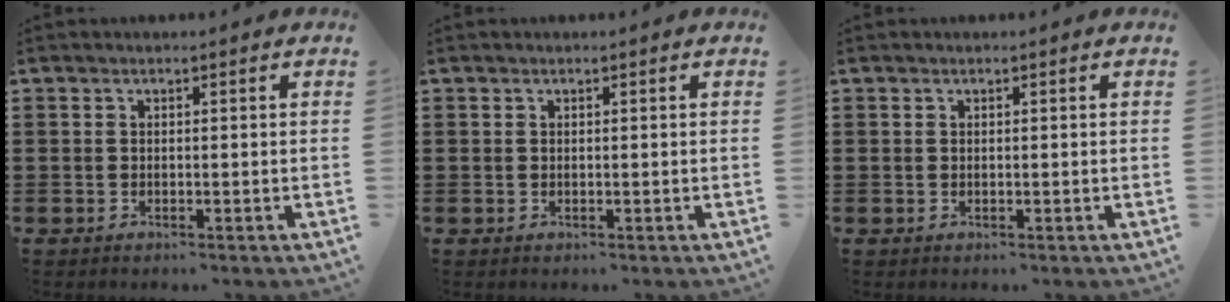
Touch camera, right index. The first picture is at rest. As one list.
[{"total": 0.0}, {"total": 0.0}]